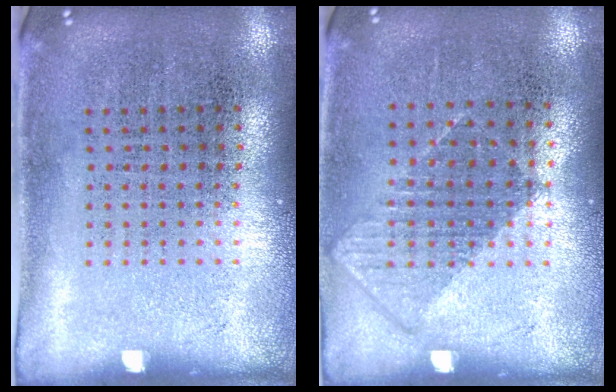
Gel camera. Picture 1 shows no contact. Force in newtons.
{"total": 0.8, "press": 0.6, "slide": 0.4}